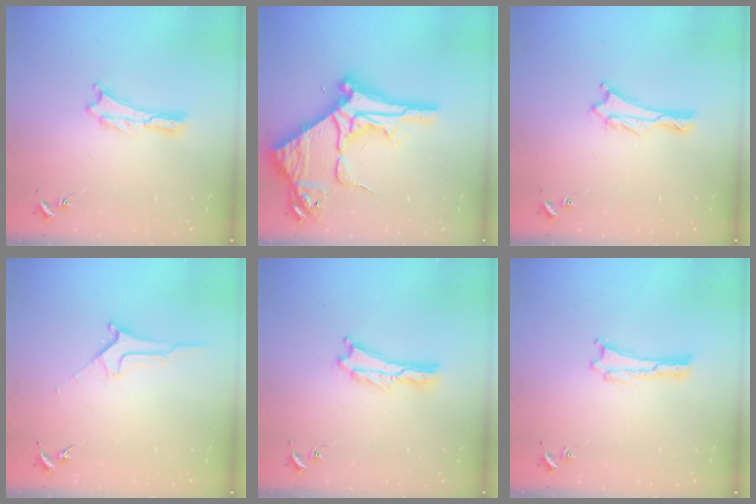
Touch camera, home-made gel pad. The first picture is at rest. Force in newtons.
{"total": 13.6, "press": 13.5, "slide": 1.1}
{"total": 1.9, "press": 1.9, "slide": 0.1}
{"total": 1.8, "press": 1.7, "slide": 0.2}
{"total": 0.7, "press": 0.7, "slide": 0.2}
{"total": 0.0}